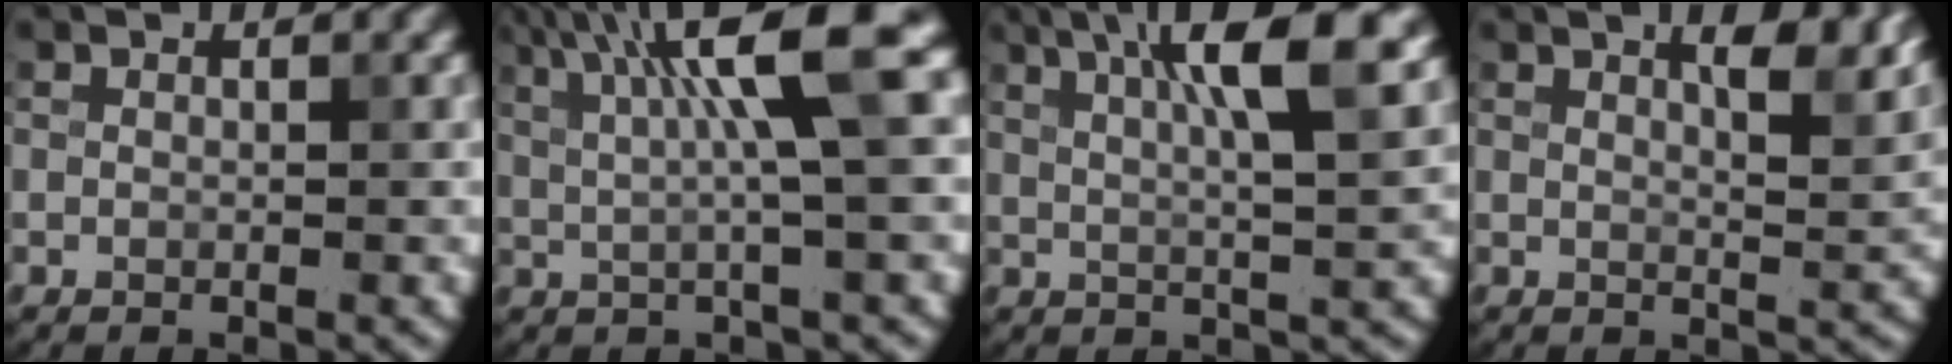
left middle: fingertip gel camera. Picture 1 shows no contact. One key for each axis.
{"total": 8.3, "fx": 2.5, "fy": 1.2, "fz": 7.8, "tx": -0.116, "ty": 0.015, "tz": 0.038}
{"total": 8.3, "fx": 3.5, "fy": 1.7, "fz": 7.4, "tx": -0.094, "ty": 0.018, "tz": 0.047}
{"total": 5.6, "fx": 3.4, "fy": 1.7, "fz": 4.2, "tx": -0.040, "ty": 0.015, "tz": 0.035}